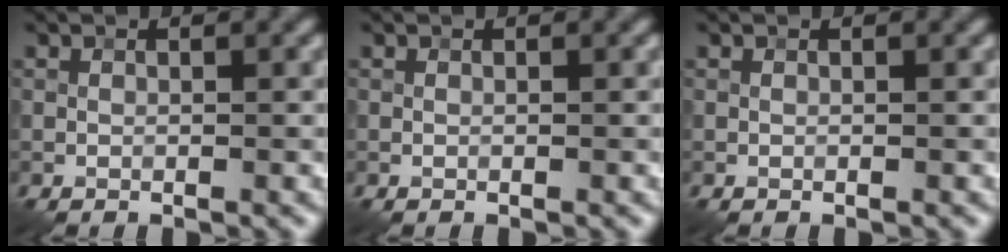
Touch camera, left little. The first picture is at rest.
{"total": 0.0}
{"total": 0.0}